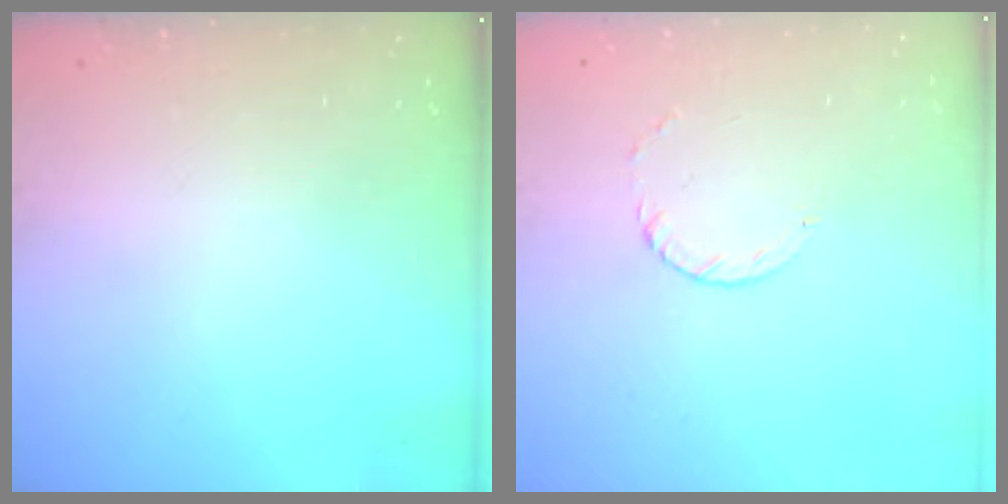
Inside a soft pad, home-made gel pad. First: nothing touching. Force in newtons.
{"total": 2.4, "press": 2.4, "slide": 0.3}